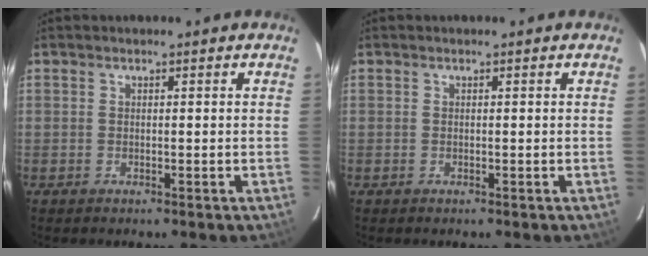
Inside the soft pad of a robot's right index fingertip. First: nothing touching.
{"total": 0.0}